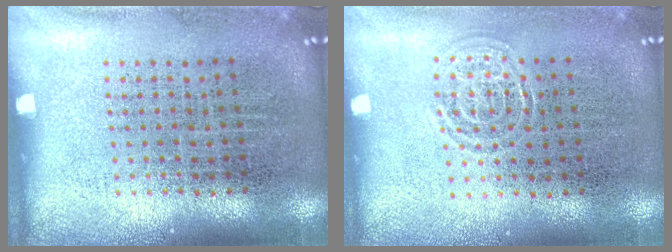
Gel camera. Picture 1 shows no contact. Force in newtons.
{"total": 1.4, "press": 1.4, "slide": 0.3}